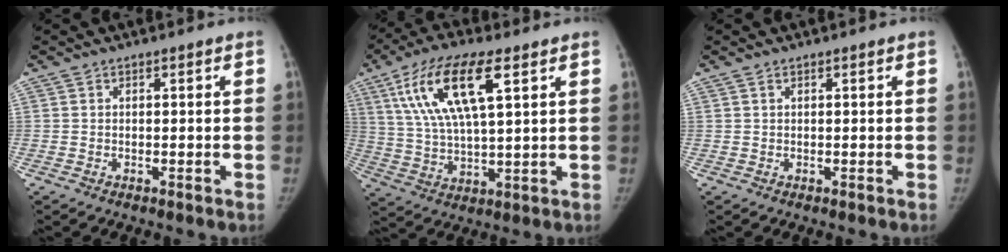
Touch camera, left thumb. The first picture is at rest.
{"total": 16.0, "force": [6.6, 5.2, 13.5], "torque": [-0.258, -0.012, 0.123]}
{"total": 0.6, "force": [0.4, 0.2, 0.4], "torque": [-0.012, 0.007, 0.008]}